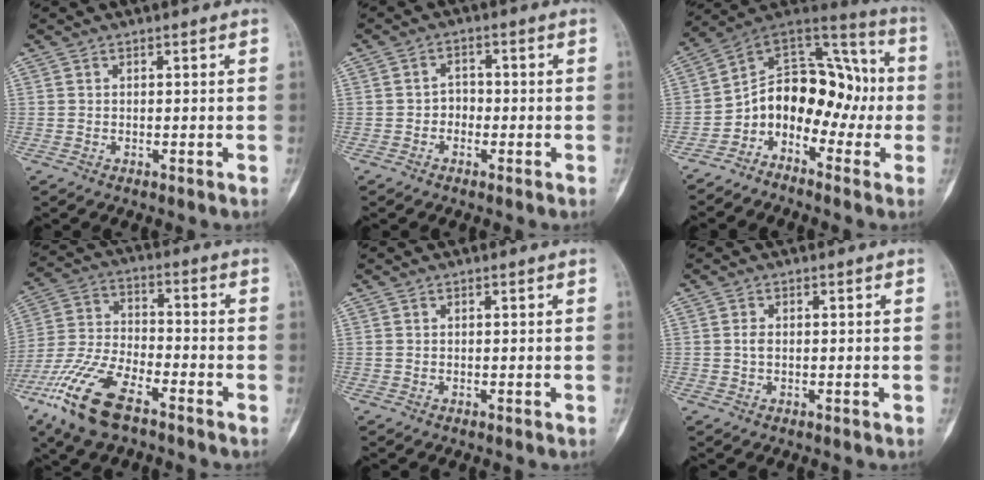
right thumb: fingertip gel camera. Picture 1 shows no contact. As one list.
[{"total": 2.2, "force": [-0.7, 1.9, 0.9], "torque": [0.003, 0.009, -0.020]}, {"total": 15.3, "force": [-3.2, 10.9, 10.2], "torque": [-0.106, 0.092, -0.065]}, {"total": 15.2, "force": [-9.2, 6.2, 10.3], "torque": [-0.224, 0.028, -0.185]}, {"total": 0.0}, {"total": 1.4, "force": [0.0, 0.9, 1.1], "torque": [-0.022, -0.001, -0.004]}]